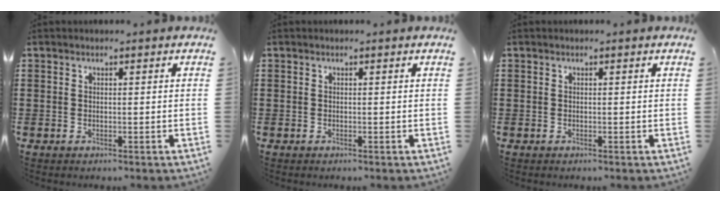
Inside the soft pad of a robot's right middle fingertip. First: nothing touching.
{"total": 0.0}
{"total": 0.0}